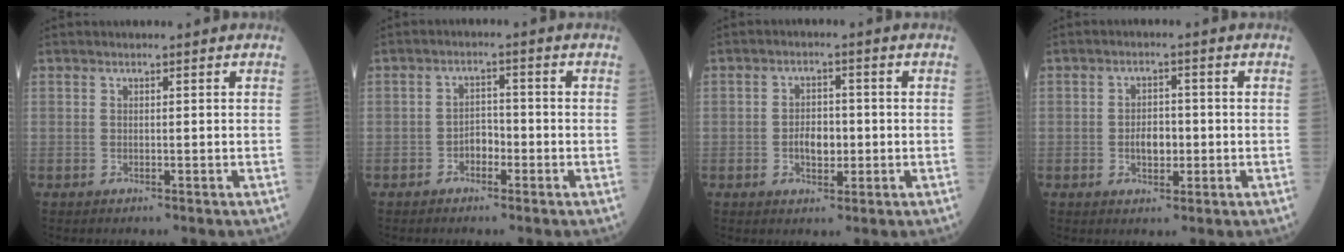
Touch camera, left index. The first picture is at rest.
{"total": 2.7, "force": [-1.4, 1.6, 1.7], "torque": [-0.025, 0.008, -0.028]}
{"total": 4.1, "force": [-0.7, 2.3, 3.3], "torque": [-0.057, 0.005, -0.011]}
{"total": 3.7, "force": [-0.7, 2.1, 2.9], "torque": [-0.050, 0.005, -0.009]}